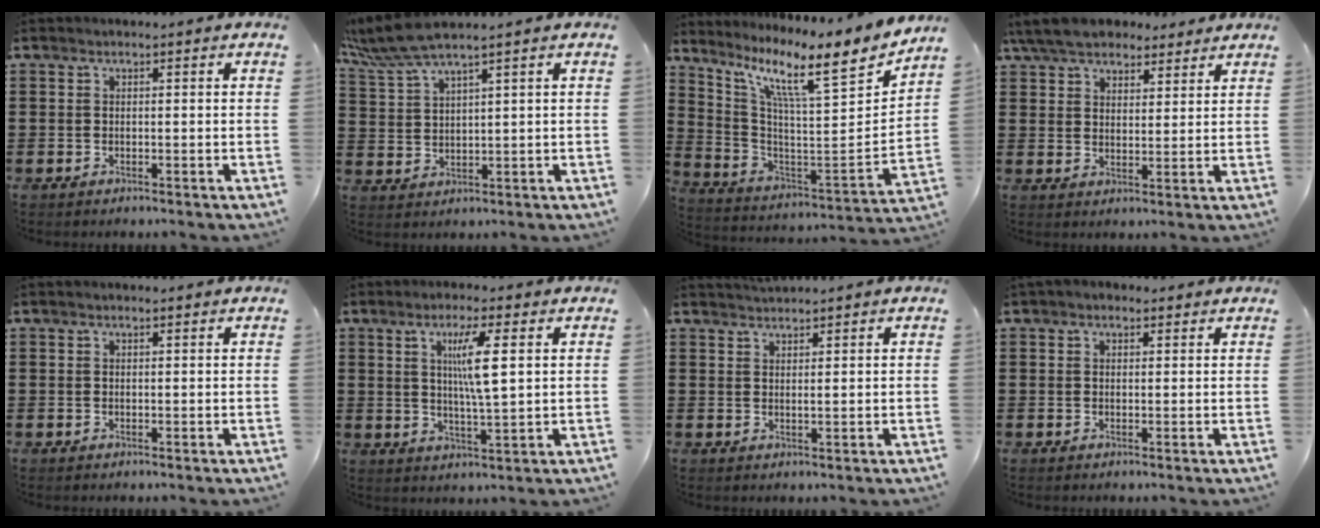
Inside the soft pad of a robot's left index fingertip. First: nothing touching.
{"total": 5.5, "force": [4.3, 0.5, 3.4], "torque": [-0.089, -0.013, 0.073]}
{"total": 10.9, "force": [7.7, 1.2, 7.7], "torque": [-0.158, -0.067, 0.113]}
{"total": 6.8, "force": [6.0, 2.3, 2.2], "torque": [-0.067, -0.007, 0.113]}
{"total": 0.6, "force": [0.5, 0.1, 0.4], "torque": [-0.009, 0.000, 0.009]}
{"total": 6.9, "force": [2.3, 0.8, 6.5], "torque": [-0.124, 0.000, 0.032]}
{"total": 1.6, "force": [1.6, 0.0, 0.4], "torque": [-0.009, 0.001, 0.031]}
{"total": 1.7, "force": [1.3, 1.1, 0.4], "torque": [-0.012, 0.007, 0.026]}